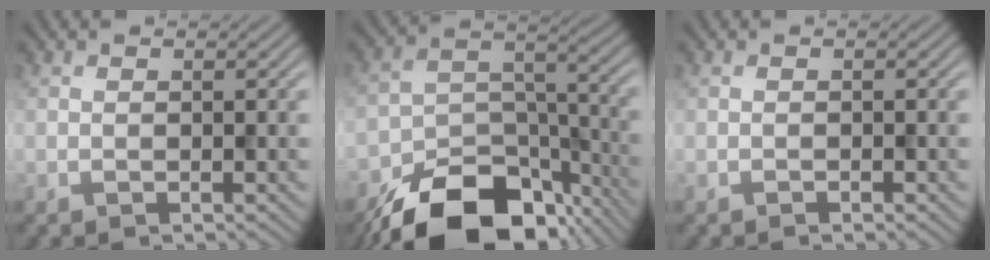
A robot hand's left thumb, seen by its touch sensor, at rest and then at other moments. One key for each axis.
{"total": 17.1, "fx": -12.6, "fy": 8.4, "fz": 7.9, "tx": -0.166, "ty": -0.038, "tz": -0.183}
{"total": 0.5, "fx": -0.4, "fy": 0.0, "fz": 0.3, "tx": -0.004, "ty": 0.001, "tz": -0.006}